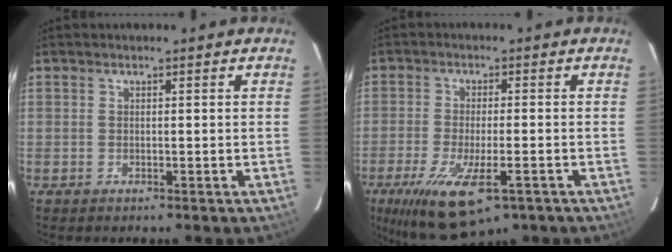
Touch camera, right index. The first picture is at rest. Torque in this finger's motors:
{"motor_torque": [1.31, -0.83, 0.58, 0.15]}